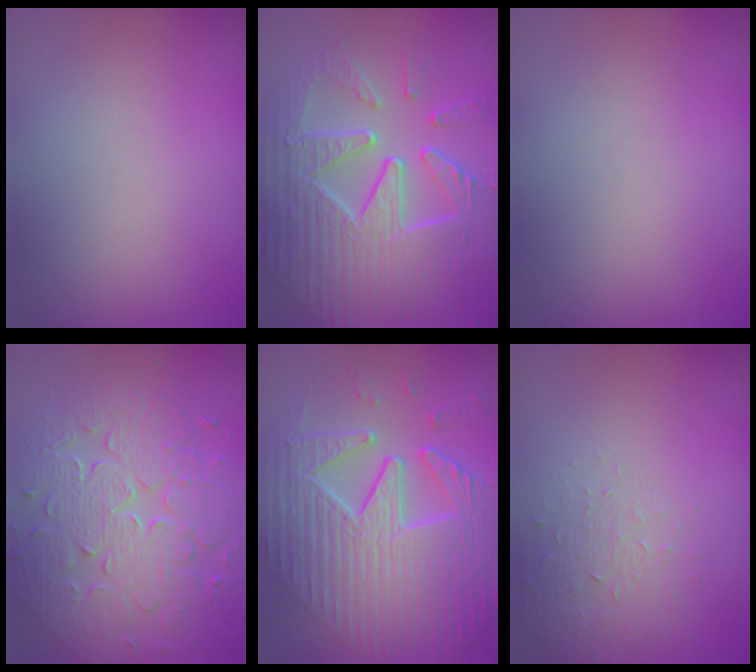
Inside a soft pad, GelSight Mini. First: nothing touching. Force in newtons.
{"total": 9.9, "press": 6.7, "slide": 7.3}
{"total": 0.0}
{"total": 8.7, "press": 6.3, "slide": 6.1}
{"total": 10.3, "press": 7.3, "slide": 7.3}
{"total": 1.4, "press": 0.7, "slide": 1.2}